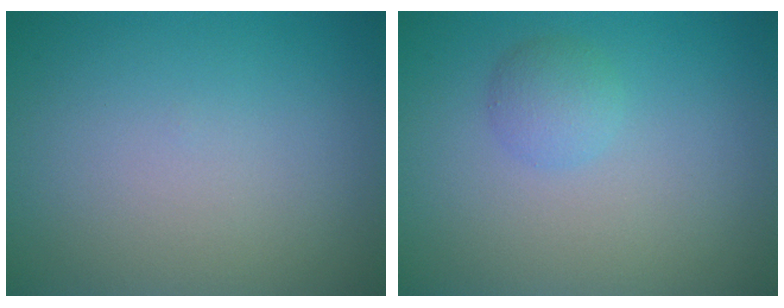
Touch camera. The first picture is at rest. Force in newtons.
{"total": 1.7, "press": 1.7, "slide": 0.1}